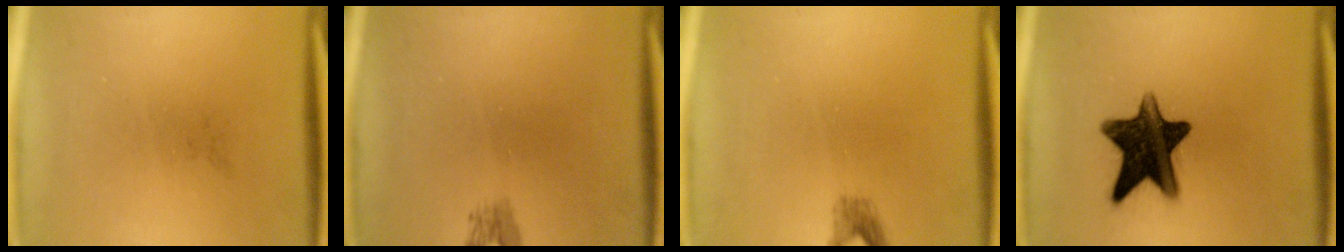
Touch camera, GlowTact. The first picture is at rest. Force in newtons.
{"total": 1.3}
{"total": 1.5}
{"total": 14.0}